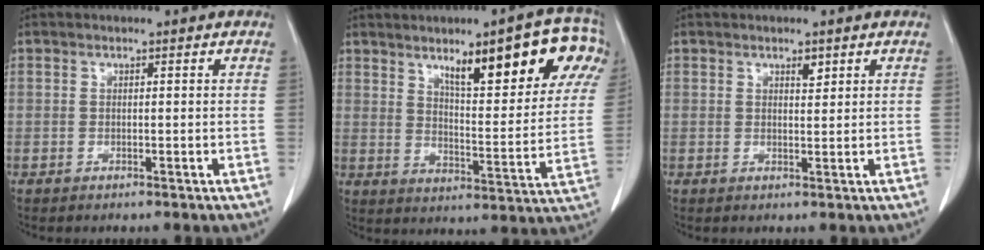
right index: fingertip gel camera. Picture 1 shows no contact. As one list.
[{"total": 18.3, "force": [9.7, 4.0, 15.0], "torque": [-0.196, 0.010, 0.136]}, {"total": 1.4, "force": [1.0, 0.5, 0.9], "torque": [-0.015, -0.004, 0.015]}]